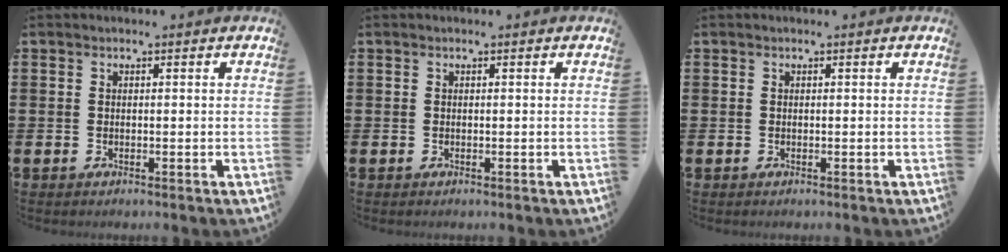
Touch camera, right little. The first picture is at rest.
{"total": 0.0}
{"total": 0.0}